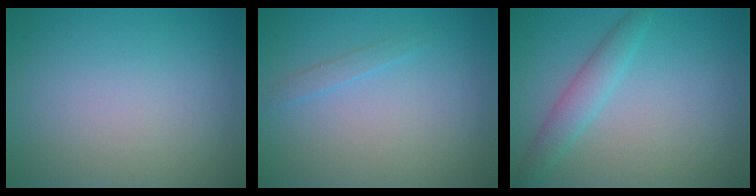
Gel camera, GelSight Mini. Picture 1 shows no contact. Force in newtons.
{"total": 0.9, "press": 0.9, "slide": 0.0}
{"total": 2.4, "press": 2.4, "slide": 0.0}